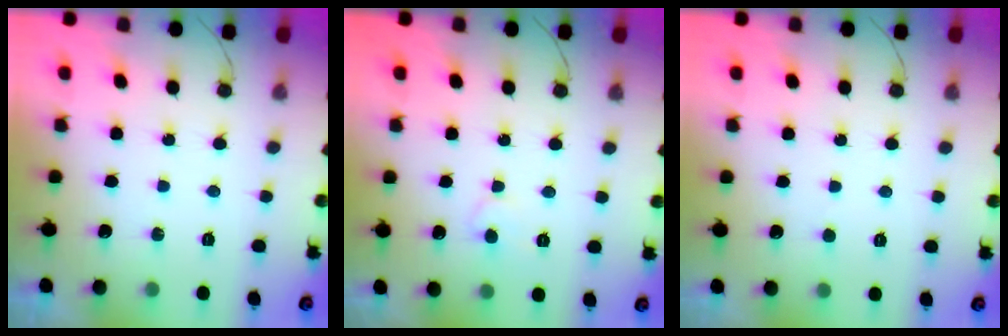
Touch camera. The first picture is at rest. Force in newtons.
{"total": 4.7, "press": 4.7, "slide": 0.6}
{"total": 2.3, "press": 2.3, "slide": 0.2}